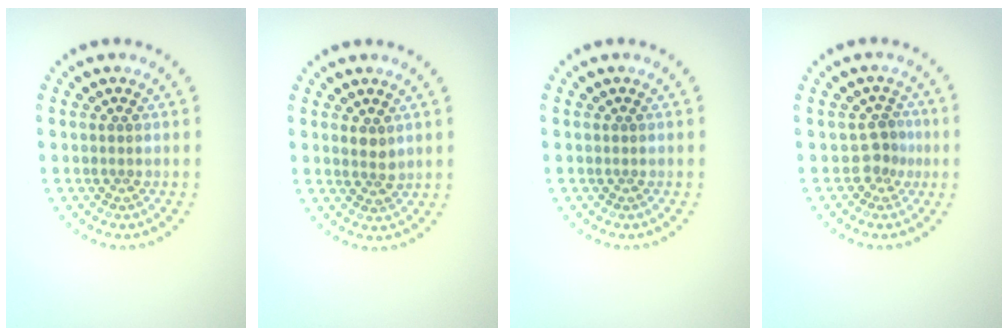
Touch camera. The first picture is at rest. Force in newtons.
{"total": 1.5, "press": 1.4, "slide": 0.4}
{"total": 0.0}
{"total": 1.8, "press": 1.4, "slide": 1.2}